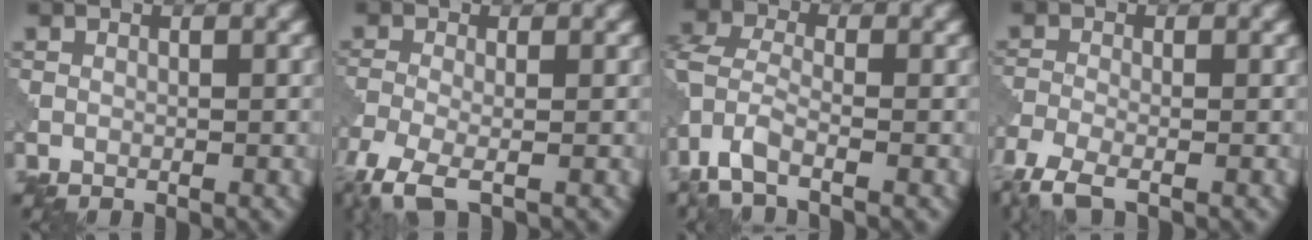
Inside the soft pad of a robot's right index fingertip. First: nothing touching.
{"total": 4.8, "force": [-3.1, 1.4, 3.4], "torque": [-0.074, -0.011, -0.071]}
{"total": 4.5, "force": [-2.5, 1.9, 3.3], "torque": [-0.078, -0.003, -0.065]}
{"total": 3.7, "force": [-2.8, 0.9, 2.3], "torque": [-0.055, -0.009, -0.070]}